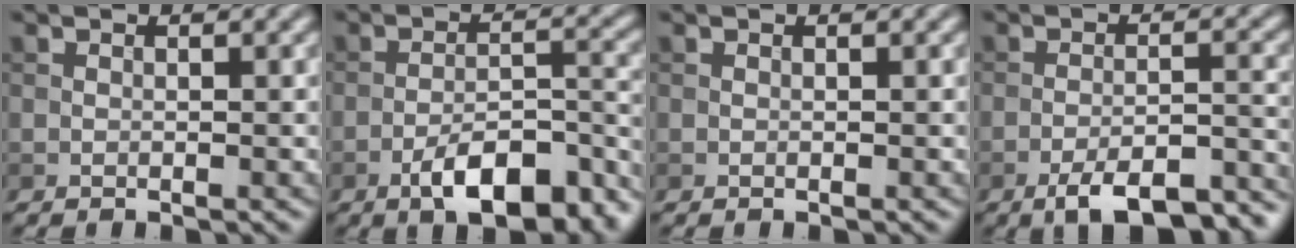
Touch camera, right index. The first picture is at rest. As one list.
[{"total": 8.7, "force": [-5.5, 3.0, 6.0], "torque": [-0.084, 0.004, -0.091]}, {"total": 0.0}, {"total": 8.3, "force": [-6.1, 2.4, 5.1], "torque": [-0.075, -0.004, -0.088]}]